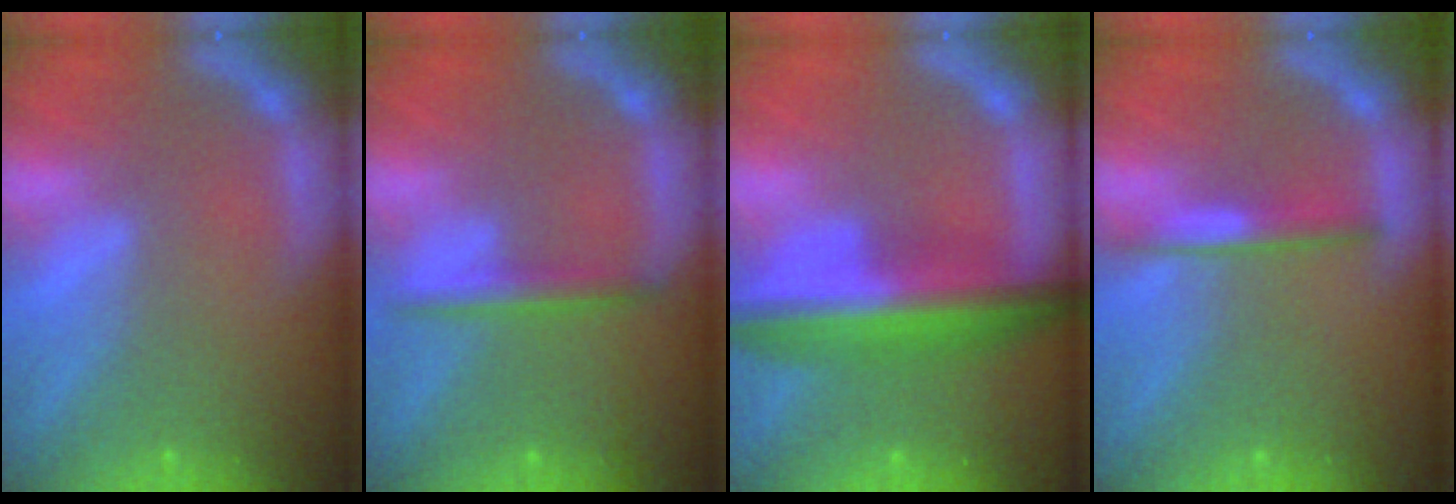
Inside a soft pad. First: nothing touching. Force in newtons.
{"total": 2.4}
{"total": 8.4}
{"total": 2.4}